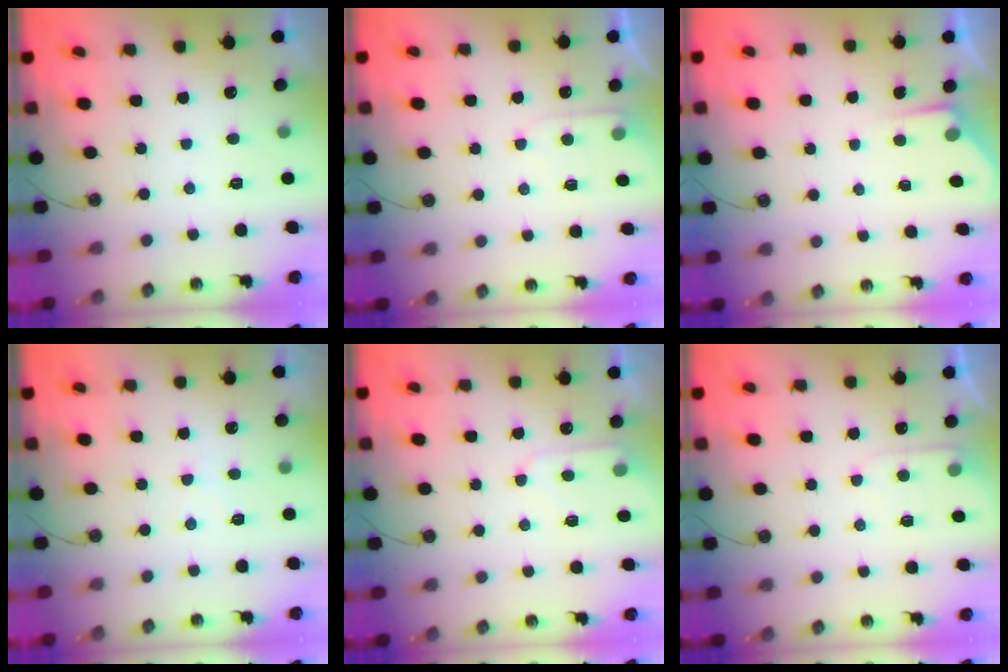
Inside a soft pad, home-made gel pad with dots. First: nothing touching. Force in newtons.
{"total": 5.2, "press": 5.1, "slide": 0.8}
{"total": 2.8, "press": 2.8, "slide": 0.4}
{"total": 5.1, "press": 5.0, "slide": 0.8}
{"total": 5.4, "press": 5.4, "slide": 0.6}
{"total": 5.2, "press": 5.1, "slide": 0.8}